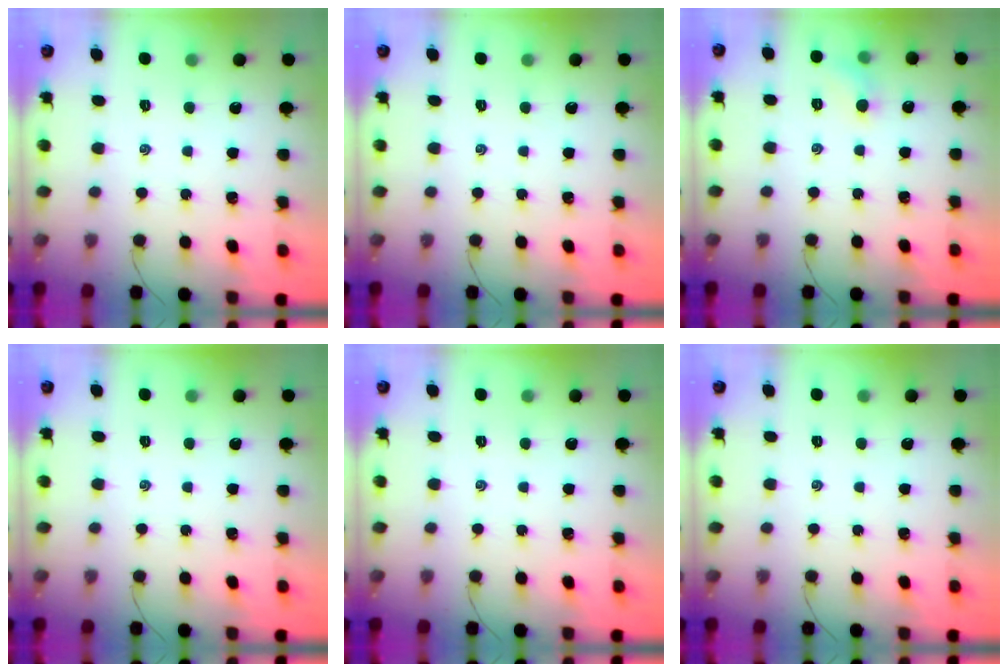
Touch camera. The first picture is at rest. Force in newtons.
{"total": 0.0}
{"total": 6.2, "press": 5.9, "slide": 1.7}
{"total": 0.0}
{"total": 0.0}
{"total": 0.0}